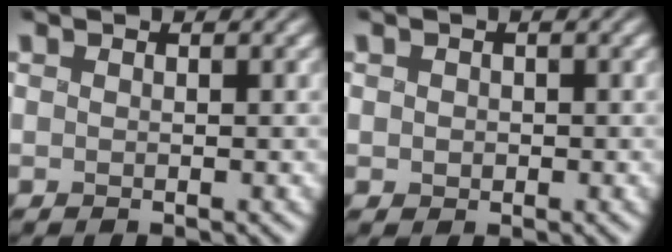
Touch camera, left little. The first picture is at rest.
{"total": 0.7, "force": [-0.3, 0.7, 0.1], "torque": [0.000, -0.002, -0.004]}